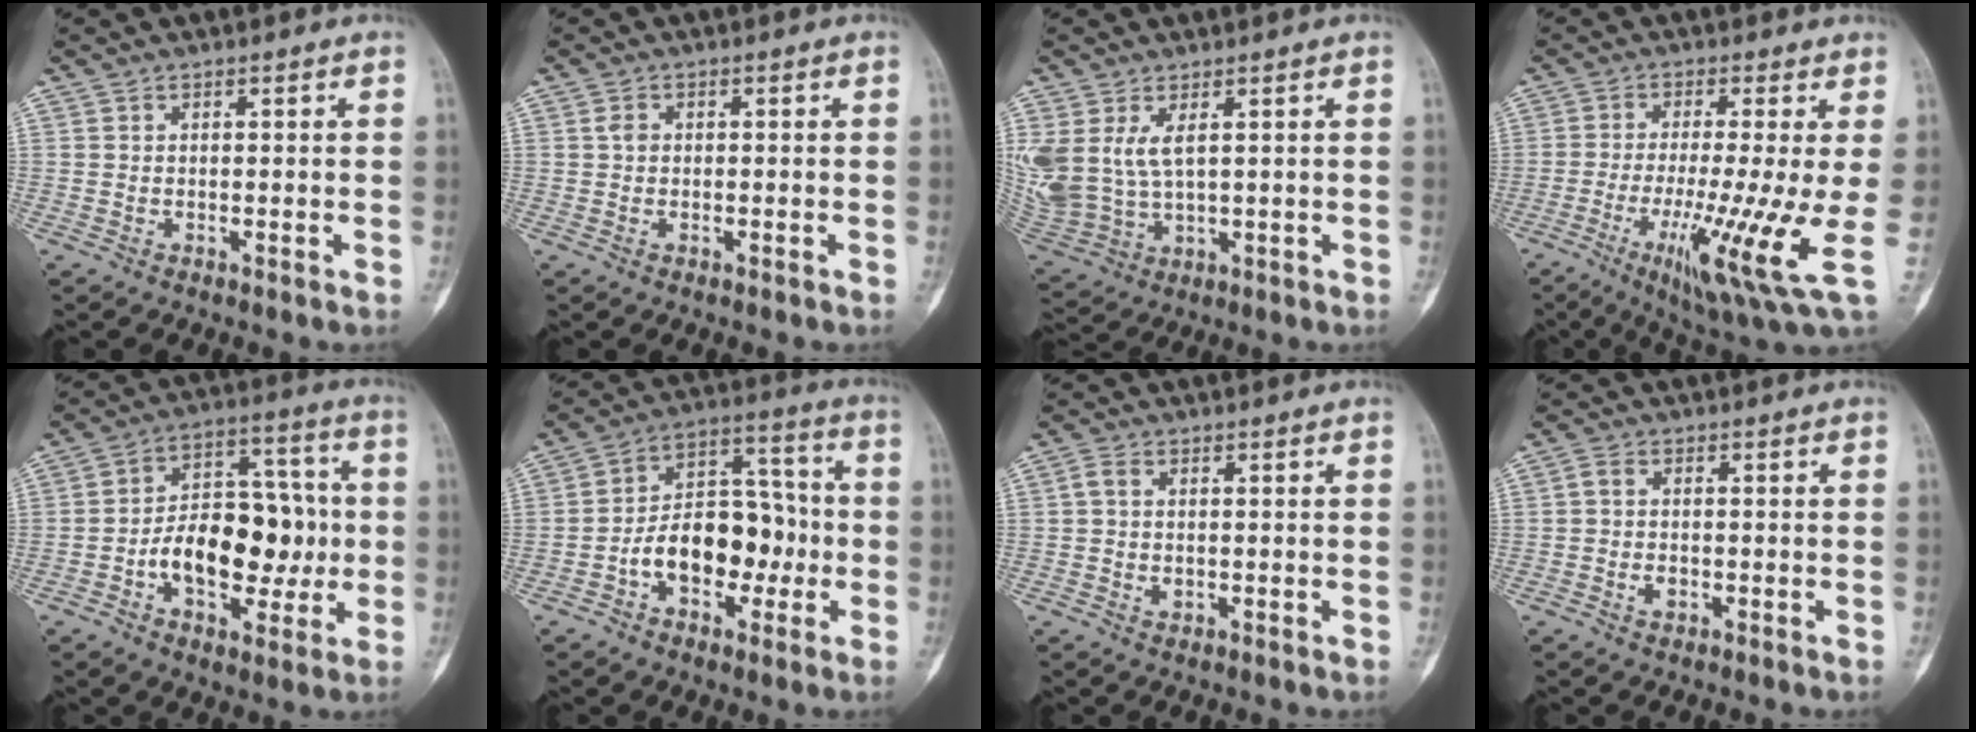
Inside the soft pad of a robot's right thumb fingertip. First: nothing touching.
{"total": 1.5, "force": [0.0, 1.1, 0.9], "torque": [-0.016, 0.002, -0.005]}
{"total": 11.5, "force": [3.2, 6.5, 8.9], "torque": [-0.209, -0.010, 0.081]}
{"total": 13.4, "force": [-3.0, 0.6, 13.0], "torque": [-0.237, -0.028, -0.051]}
{"total": 17.4, "force": [-2.7, 10.7, 13.4], "torque": [-0.170, 0.043, -0.039]}
{"total": 14.7, "force": [-3.5, 9.5, 10.7], "torque": [-0.134, 0.056, -0.061]}
{"total": 3.2, "force": [-0.1, 2.1, 2.4], "torque": [-0.046, 0.005, -0.004]}
{"total": 3.0, "force": [-0.9, 2.0, 2.1], "torque": [-0.040, 0.011, -0.017]}